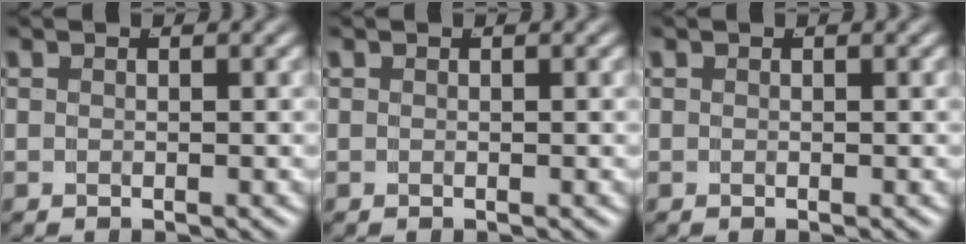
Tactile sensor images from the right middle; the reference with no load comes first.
{"total": 0.0}
{"total": 0.0}